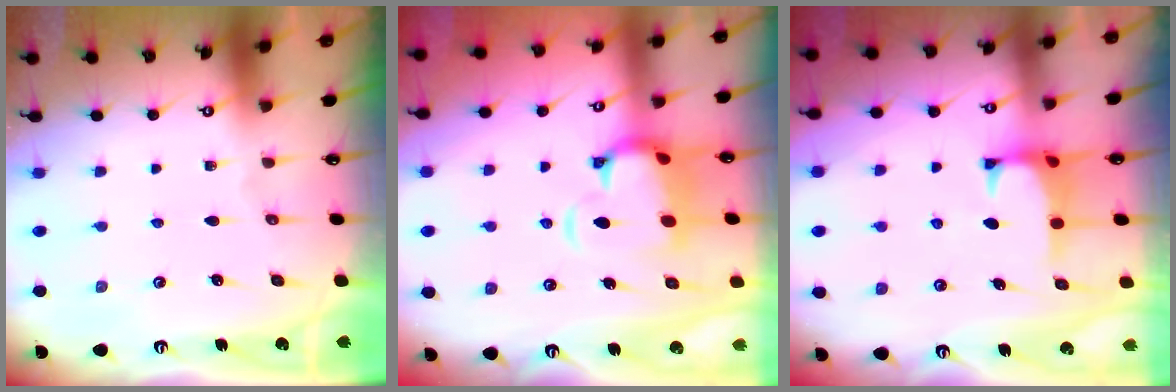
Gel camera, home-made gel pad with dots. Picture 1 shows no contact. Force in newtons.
{"total": 5.4, "press": 5.2, "slide": 1.5}
{"total": 1.1, "press": 0.9, "slide": 0.6}